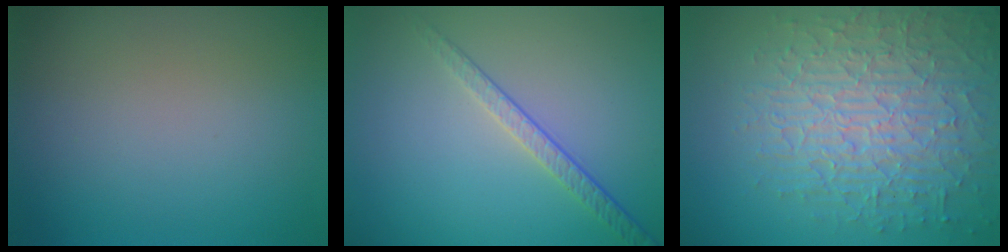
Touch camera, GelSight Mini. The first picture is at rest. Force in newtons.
{"total": 2.1, "press": 1.6, "slide": 1.4}
{"total": 8.6, "press": 6.1, "slide": 6.1}